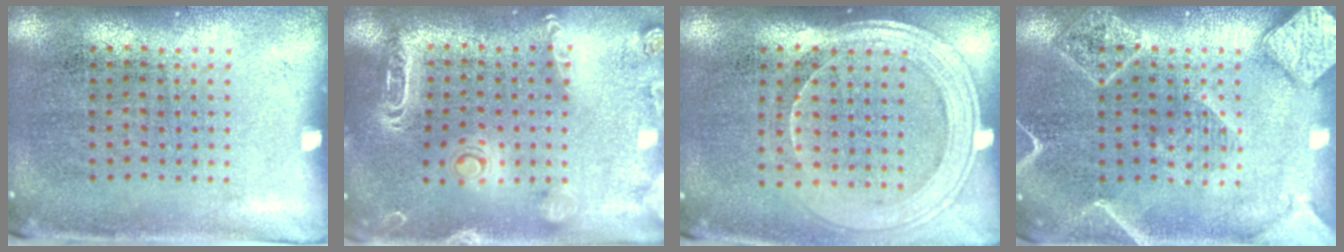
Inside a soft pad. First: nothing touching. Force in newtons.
{"total": 2.0, "press": 1.9, "slide": 0.6}
{"total": 1.9, "press": 1.7, "slide": 0.8}
{"total": 3.6, "press": 3.6, "slide": 0.3}